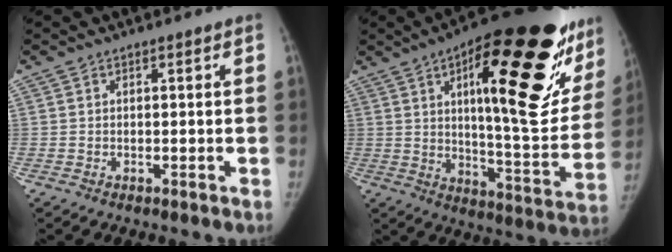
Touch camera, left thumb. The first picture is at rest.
{"total": 33.9, "force": [14.2, 11.2, 28.6], "torque": [-0.327, -0.020, 0.213]}